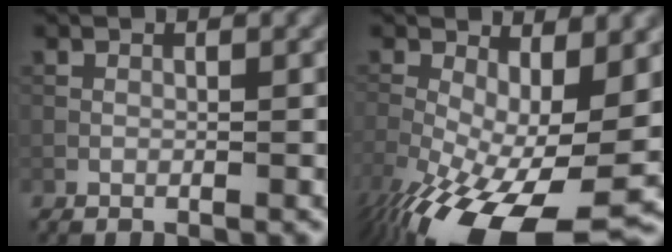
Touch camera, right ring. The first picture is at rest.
{"total": 14.3, "force": [-5.7, 5.6, 11.9], "torque": [-0.220, -0.041, -0.086]}